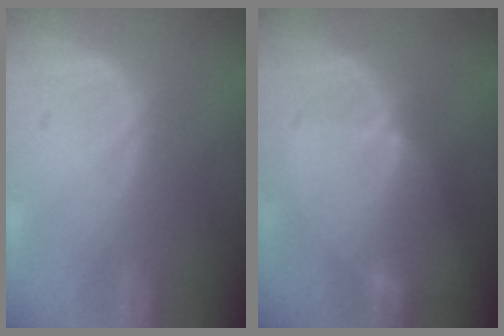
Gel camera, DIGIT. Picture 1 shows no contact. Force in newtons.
{"total": 6.6, "press": 5.8, "slide": 3.2}